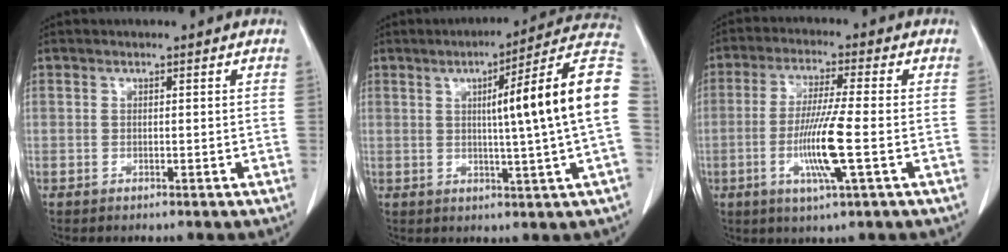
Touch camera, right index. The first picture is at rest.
{"total": 16.4, "force": [1.4, -1.7, 16.2], "torque": [-0.217, 0.018, 0.010]}
{"total": 9.5, "force": [-2.3, -0.4, 9.2], "torque": [-0.183, -0.015, -0.046]}